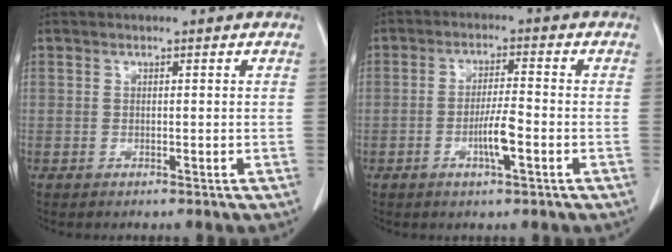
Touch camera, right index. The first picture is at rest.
{"total": 5.1, "force": [-1.8, 0.5, 4.8], "torque": [-0.091, -0.003, -0.032]}